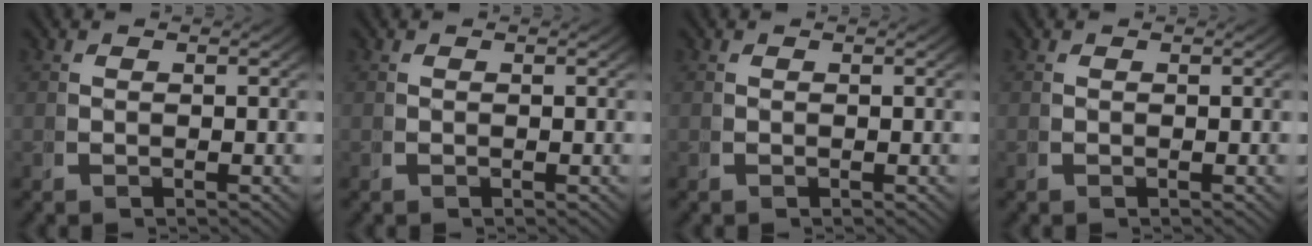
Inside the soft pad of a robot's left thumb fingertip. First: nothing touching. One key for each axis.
{"total": 0.0}
{"total": 0.0}
{"total": 0.0}